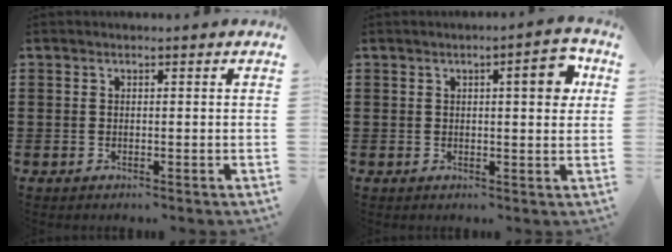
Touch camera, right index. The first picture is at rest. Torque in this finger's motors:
{"motor_torque": [0.64, 0.04, 0.19, 0.05]}